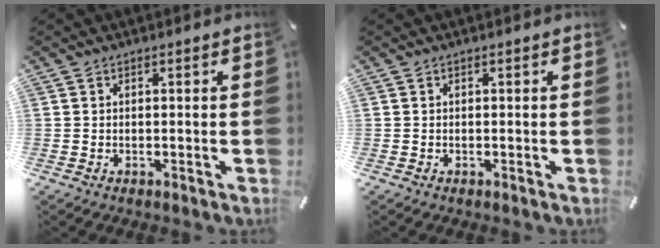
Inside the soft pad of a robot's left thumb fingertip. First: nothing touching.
{"total": 0.0}